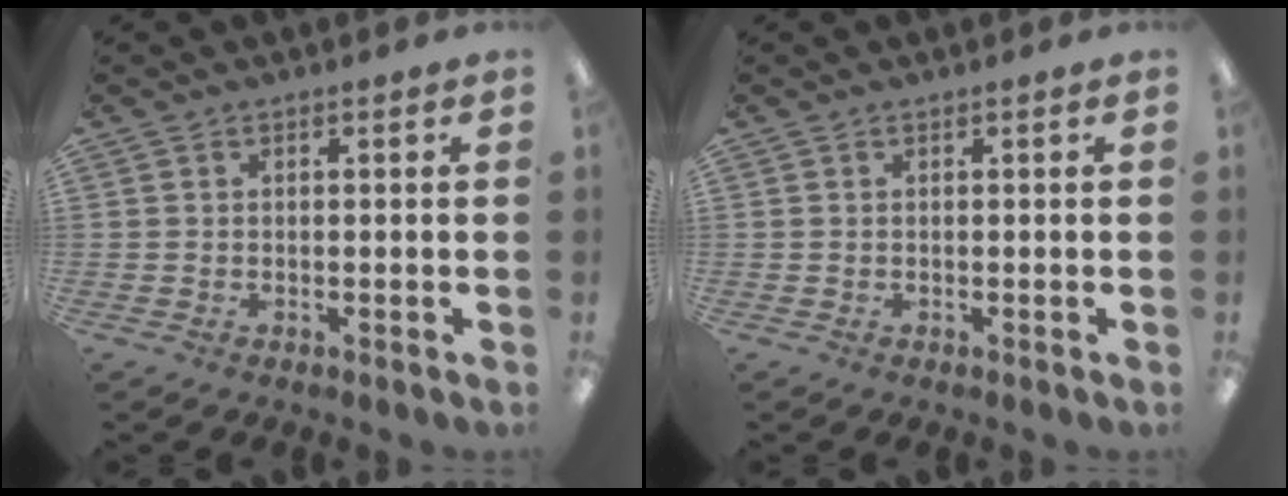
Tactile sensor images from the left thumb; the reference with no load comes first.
{"total": 0.0}